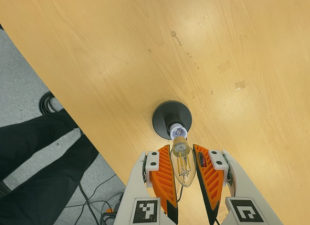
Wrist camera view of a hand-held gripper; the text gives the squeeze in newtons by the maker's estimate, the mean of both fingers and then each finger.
{"total": 12.7, "left": 13.7, "right": 11.8}